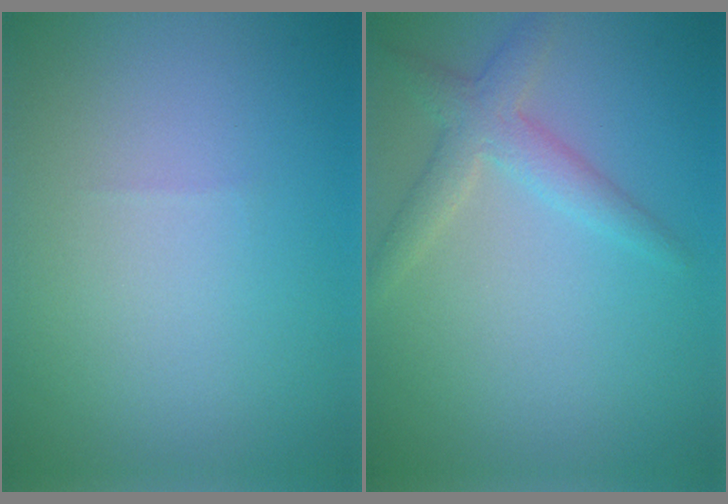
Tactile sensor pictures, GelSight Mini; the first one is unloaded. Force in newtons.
{"total": 2.8, "press": 2.8, "slide": 0.1}